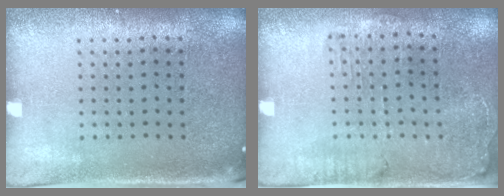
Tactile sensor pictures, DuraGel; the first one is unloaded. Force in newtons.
{"total": 1.6, "press": 1.5, "slide": 0.5}